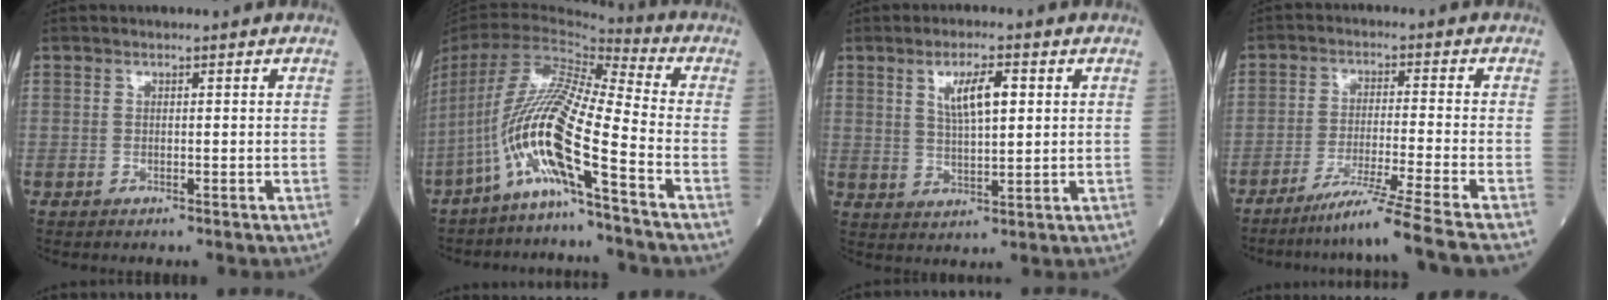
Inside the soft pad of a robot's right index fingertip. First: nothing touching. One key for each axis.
{"total": 15.2, "fx": -7.1, "fy": -0.1, "fz": 13.5, "tx": -0.276, "ty": -0.005, "tz": -0.140}
{"total": 6.1, "fx": 2.1, "fy": 1.4, "fz": 5.5, "tx": -0.104, "ty": 0.002, "tz": 0.041}
{"total": 12.8, "fx": -10.4, "fy": -3.6, "fz": 6.5, "tx": -0.079, "ty": -0.041, "tz": -0.164}